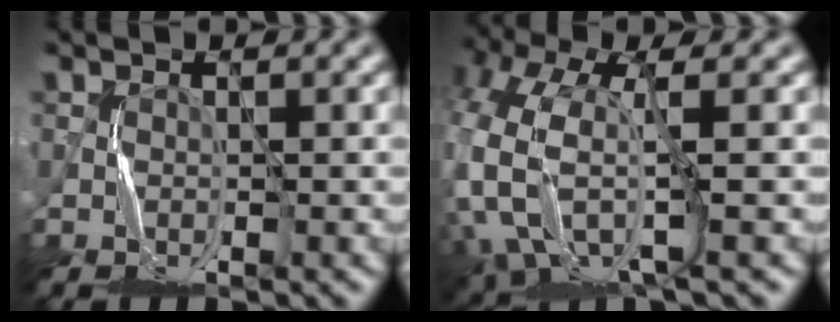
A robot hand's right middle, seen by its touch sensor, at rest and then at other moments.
{"total": 8.9, "force": [-0.1, 4.9, 7.4], "torque": [-0.185, -0.020, -0.003]}